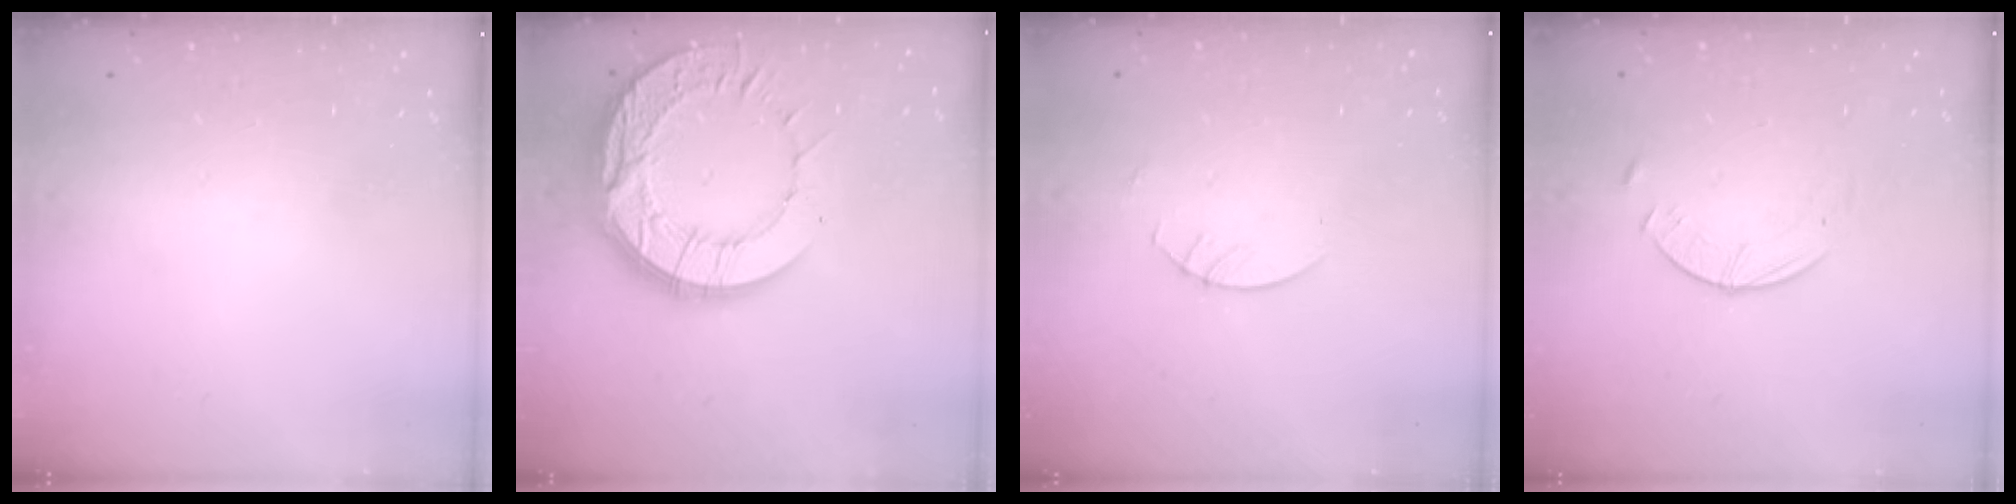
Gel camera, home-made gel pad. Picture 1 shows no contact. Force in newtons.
{"total": 20.2, "press": 20.1, "slide": 1.8}
{"total": 2.7, "press": 2.7, "slide": 0.2}
{"total": 3.0, "press": 3.0, "slide": 0.4}